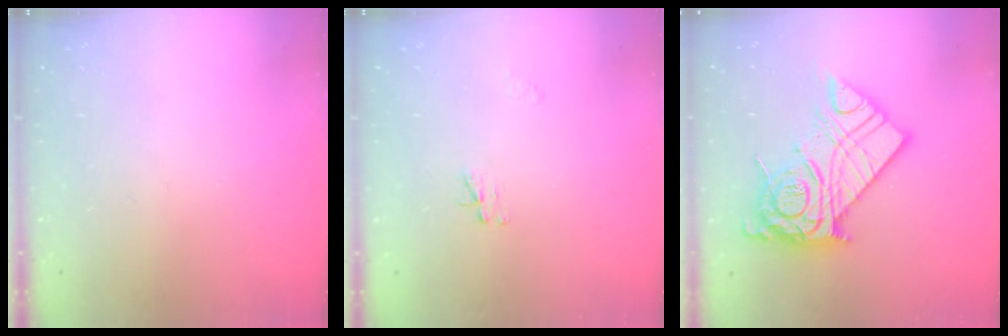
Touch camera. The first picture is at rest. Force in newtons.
{"total": 3.0, "press": 3.0, "slide": 0.4}
{"total": 20.5, "press": 20.4, "slide": 2.0}